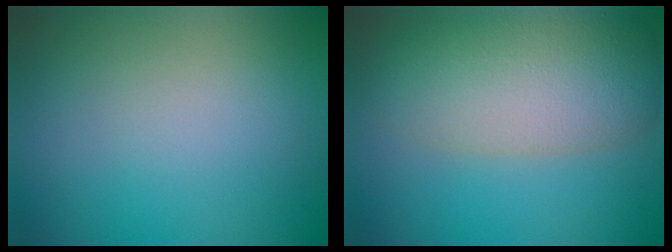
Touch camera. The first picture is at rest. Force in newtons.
{"total": 7.5, "press": 7.5, "slide": 0.3}